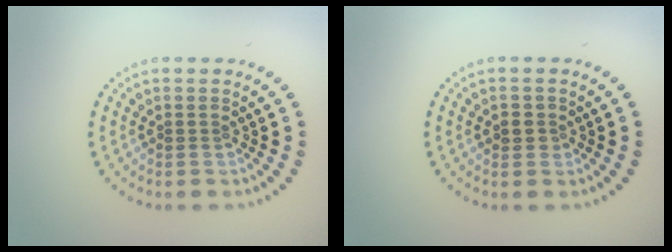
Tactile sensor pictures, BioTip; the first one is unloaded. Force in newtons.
{"total": 1.2, "press": 1.1, "slide": 0.4}